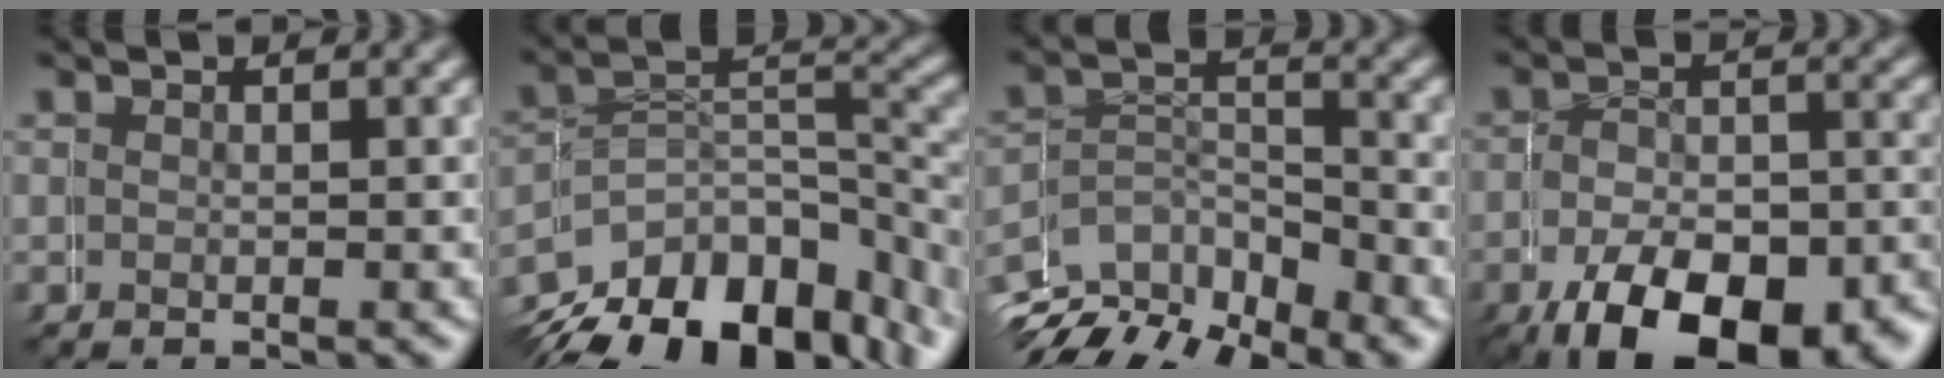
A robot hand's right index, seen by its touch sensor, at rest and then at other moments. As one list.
[{"total": 11.8, "force": [-7.9, 7.0, 5.4], "torque": [-0.071, -0.035, -0.106]}, {"total": 8.6, "force": [-5.6, 6.1, 2.3], "torque": [-0.039, -0.017, -0.093]}, {"total": 10.2, "force": [-6.8, 5.2, 5.7], "torque": [-0.101, -0.040, -0.083]}]